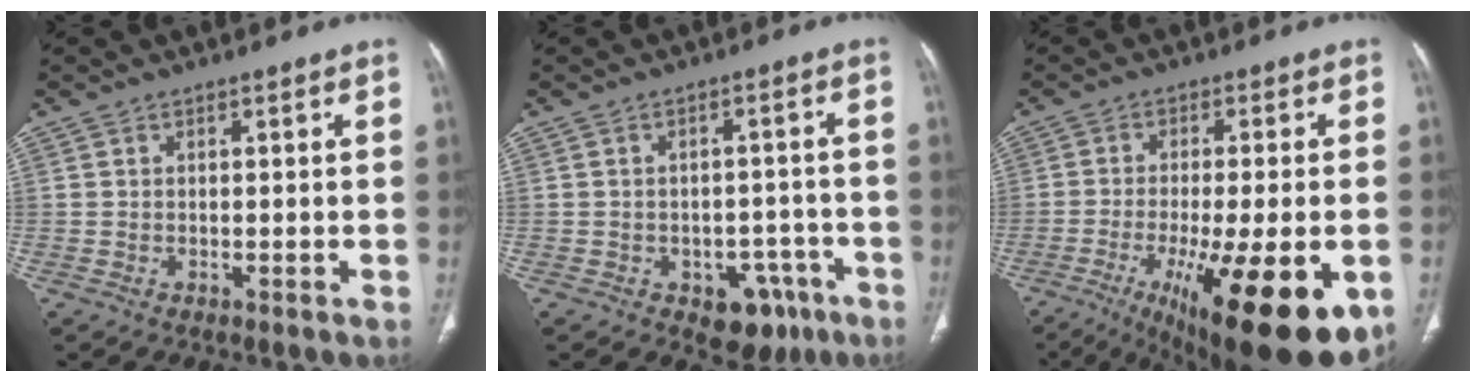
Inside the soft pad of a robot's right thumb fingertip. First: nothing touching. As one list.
[{"total": 8.1, "force": [-4.4, 5.1, 4.4], "torque": [-0.023, 0.029, -0.050]}, {"total": 22.4, "force": [-8.4, 6.1, 19.8], "torque": [-0.261, -0.023, -0.110]}]